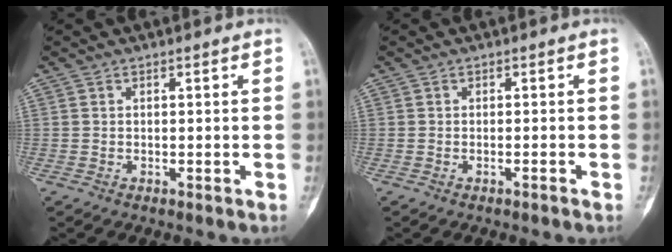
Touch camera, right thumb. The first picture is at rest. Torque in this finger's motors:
{"motor_torque": [-0.08, 0.14, 0.06, 0.06, 0.01]}